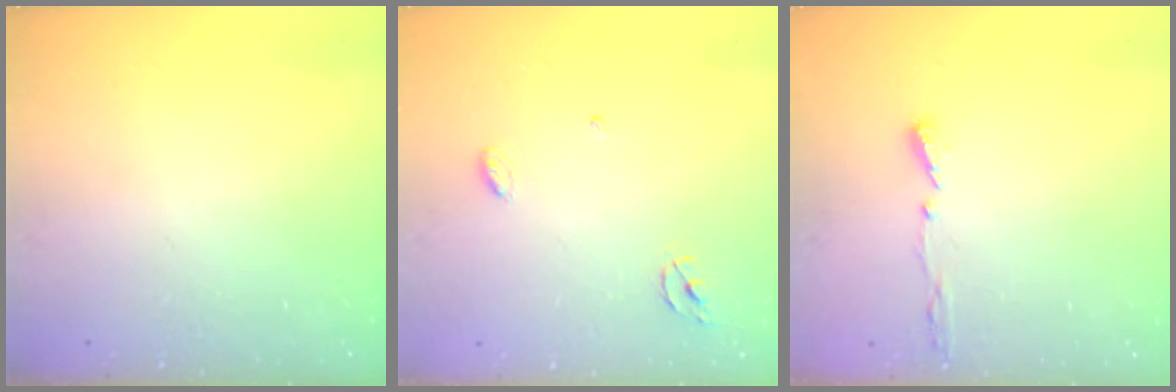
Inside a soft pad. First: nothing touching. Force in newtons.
{"total": 3.9, "press": 3.9, "slide": 0.2}
{"total": 4.9, "press": 4.8, "slide": 1.2}